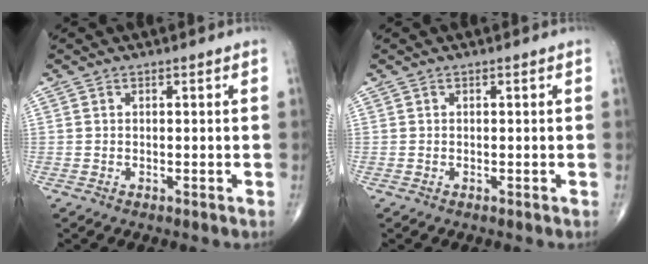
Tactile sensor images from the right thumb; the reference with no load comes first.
{"total": 0.0}